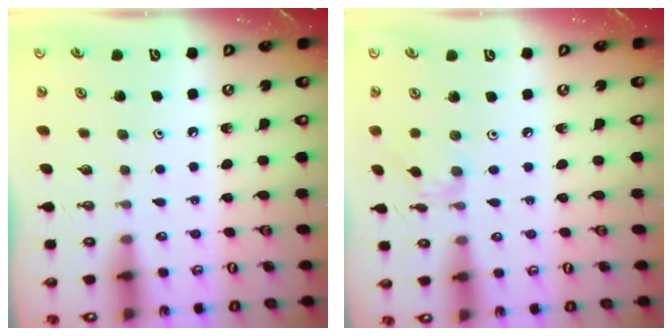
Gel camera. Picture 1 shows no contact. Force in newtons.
{"total": 2.7, "press": 2.6, "slide": 0.3}